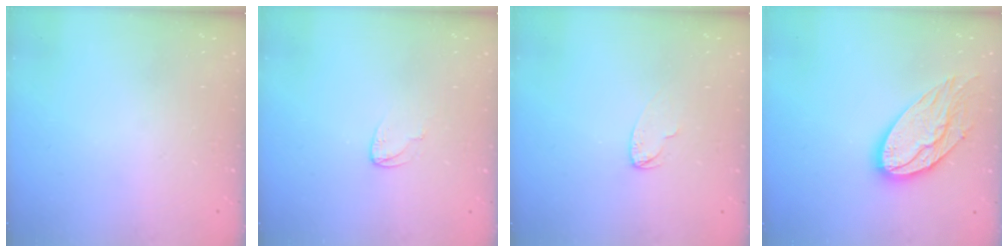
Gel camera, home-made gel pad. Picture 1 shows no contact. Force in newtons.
{"total": 3.6, "press": 3.6, "slide": 0.3}
{"total": 3.8, "press": 3.8, "slide": 0.4}
{"total": 14.7, "press": 14.6, "slide": 0.9}